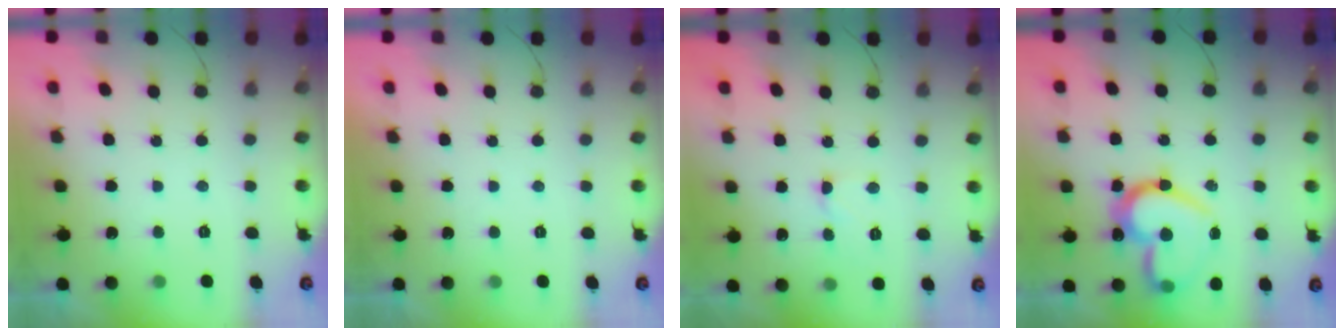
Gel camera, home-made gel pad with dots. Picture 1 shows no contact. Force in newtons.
{"total": 1.8, "press": 1.8, "slide": 0.1}
{"total": 3.7, "press": 3.7, "slide": 0.3}
{"total": 21.6, "press": 21.5, "slide": 1.8}